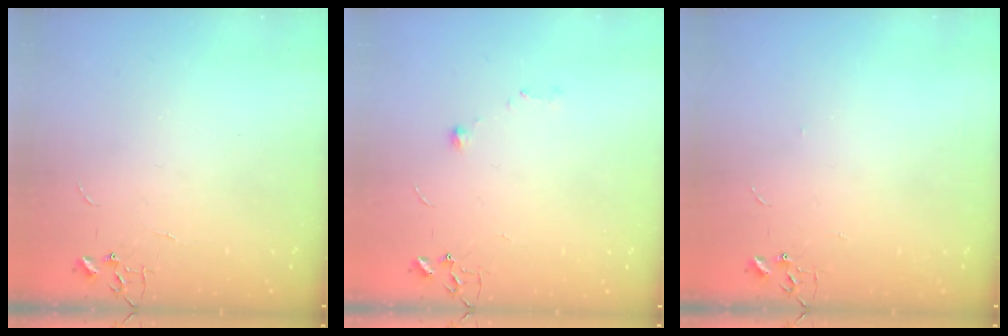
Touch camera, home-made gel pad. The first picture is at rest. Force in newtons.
{"total": 6.0, "press": 5.9, "slide": 0.7}
{"total": 2.8, "press": 2.8, "slide": 0.5}